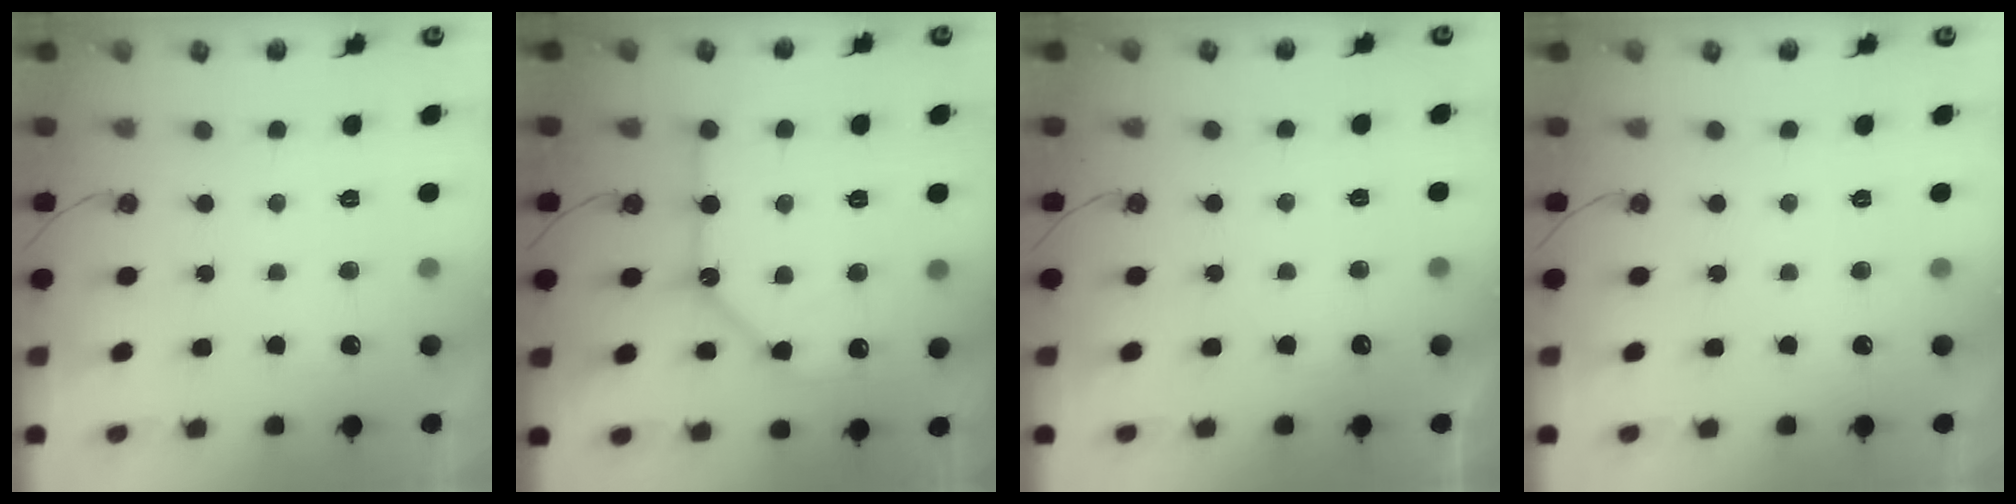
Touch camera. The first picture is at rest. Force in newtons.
{"total": 12.8, "press": 12.8, "slide": 1.2}
{"total": 3.2, "press": 3.2, "slide": 0.4}
{"total": 0.0}